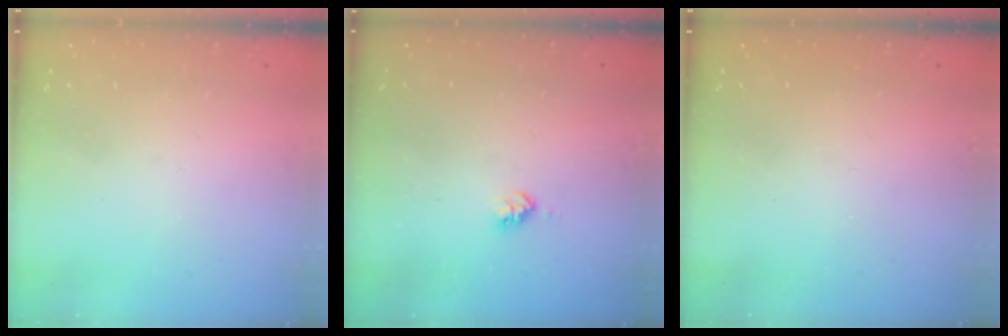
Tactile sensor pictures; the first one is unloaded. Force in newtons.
{"total": 2.8, "press": 2.8, "slide": 0.2}
{"total": 0.0}